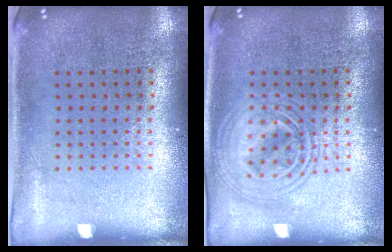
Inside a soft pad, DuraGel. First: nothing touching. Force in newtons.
{"total": 2.9, "press": 2.9, "slide": 0.3}